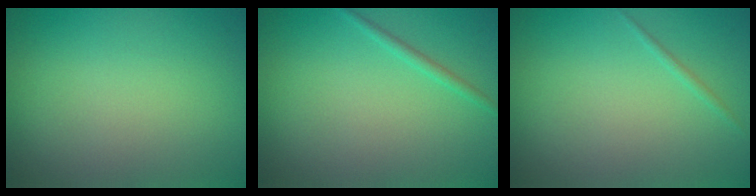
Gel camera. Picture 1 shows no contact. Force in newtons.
{"total": 0.9, "press": 0.9, "slide": 0.2}
{"total": 0.6, "press": 0.6, "slide": 0.0}